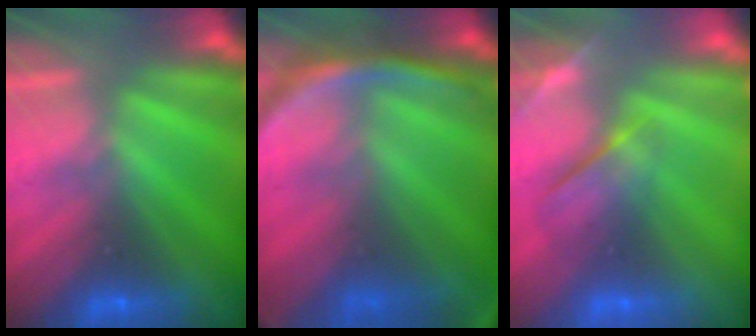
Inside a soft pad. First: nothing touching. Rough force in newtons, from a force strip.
{"total": 10.0}
{"total": 4.1}